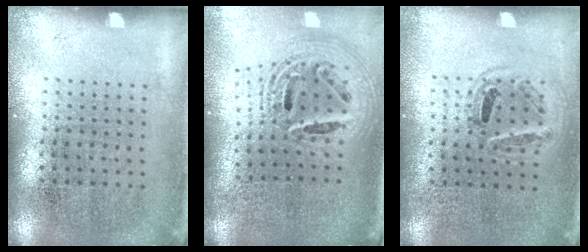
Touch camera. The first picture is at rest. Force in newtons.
{"total": 2.4, "press": 1.8, "slide": 1.6}
{"total": 0.9, "press": 0.9, "slide": 0.3}